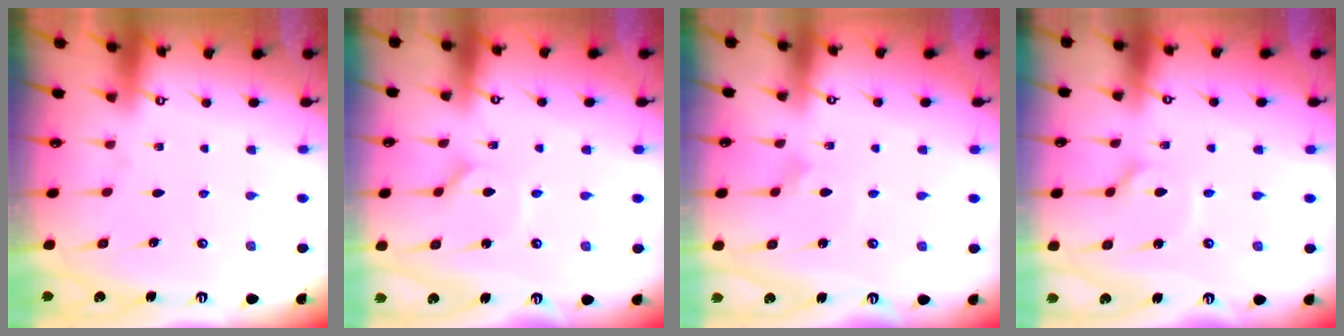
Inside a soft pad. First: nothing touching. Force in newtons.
{"total": 0.9, "press": 0.9, "slide": 0.0}
{"total": 1.9, "press": 1.9, "slide": 0.1}
{"total": 2.7, "press": 2.6, "slide": 0.7}